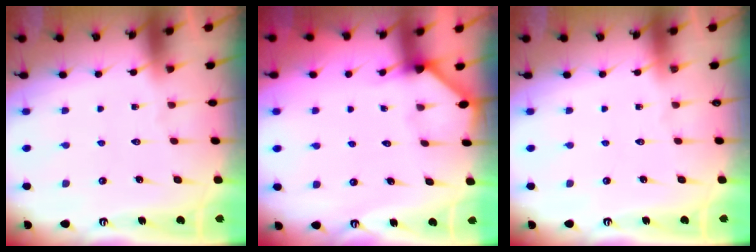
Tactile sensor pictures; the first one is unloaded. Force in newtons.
{"total": 1.9, "press": 1.9, "slide": 0.2}
{"total": 0.0}